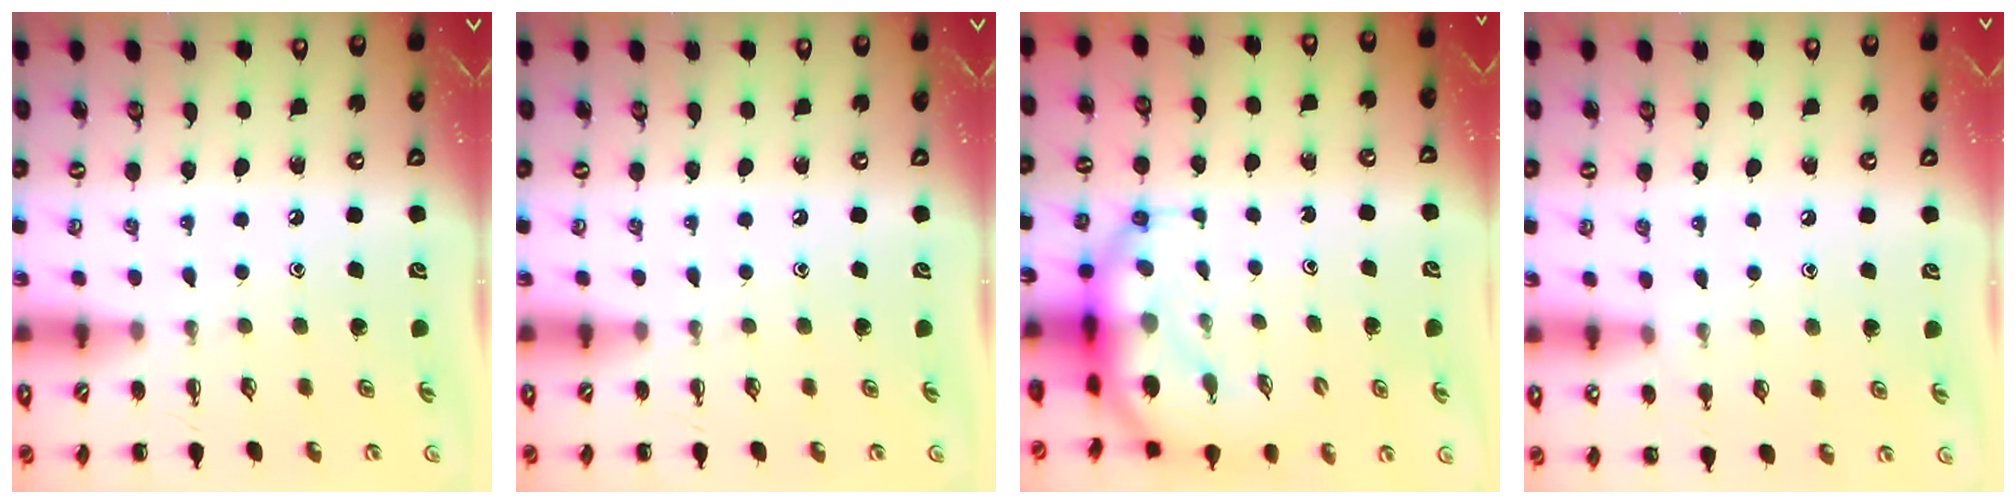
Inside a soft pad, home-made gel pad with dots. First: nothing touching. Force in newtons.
{"total": 0.0}
{"total": 7.7, "press": 7.5, "slide": 1.7}
{"total": 5.9, "press": 5.8, "slide": 1.2}